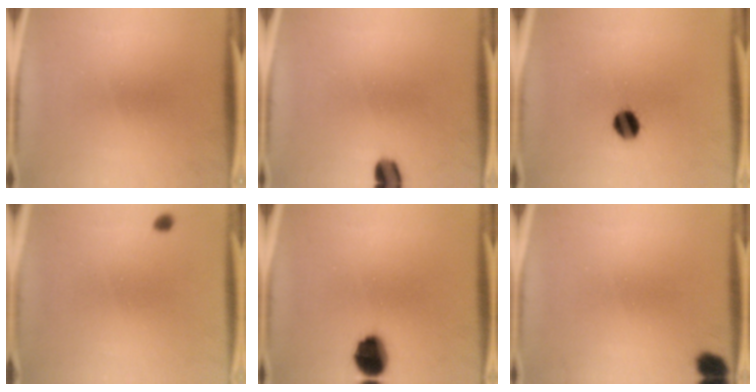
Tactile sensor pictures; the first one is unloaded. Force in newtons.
{"total": 4.0}
{"total": 6.0}
{"total": 0.9}
{"total": 9.1}
{"total": 4.4}